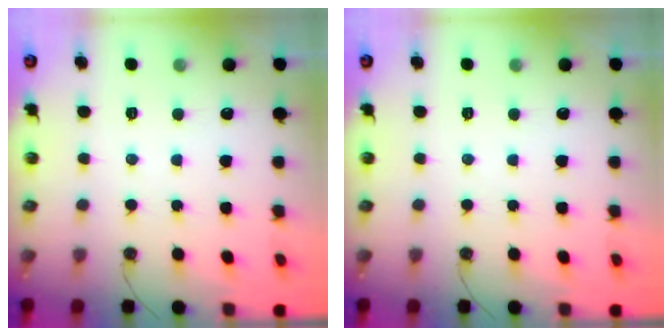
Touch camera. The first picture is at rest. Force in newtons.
{"total": 0.0}